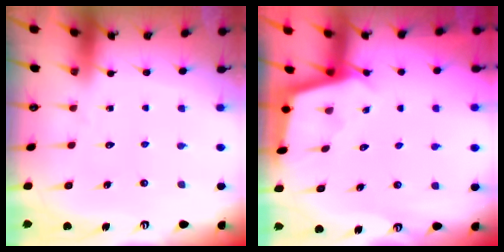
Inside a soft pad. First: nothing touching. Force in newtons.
{"total": 2.5, "press": 2.5, "slide": 0.1}